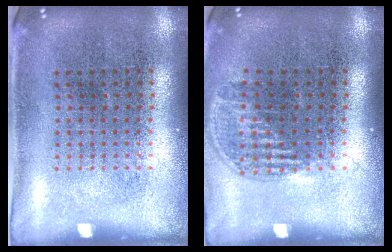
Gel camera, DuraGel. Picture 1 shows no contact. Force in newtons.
{"total": 1.0, "press": 0.8, "slide": 0.6}